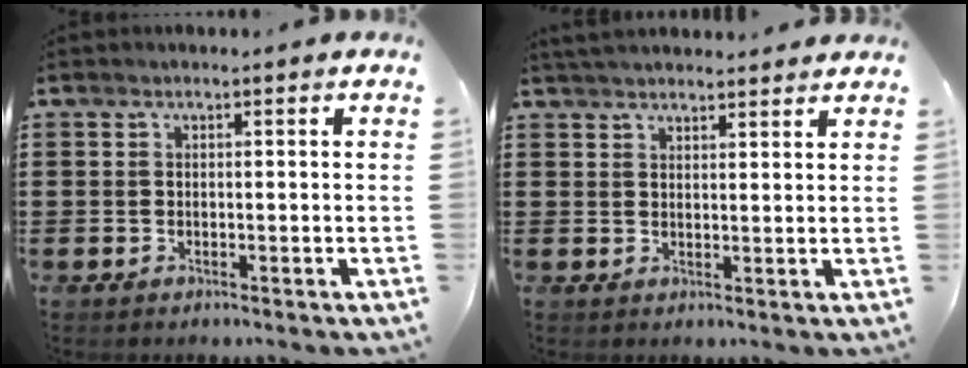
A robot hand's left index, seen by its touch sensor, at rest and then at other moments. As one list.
[{"total": 3.1, "force": [3.1, 0.4, 0.5], "torque": [-0.016, -0.002, 0.060]}]